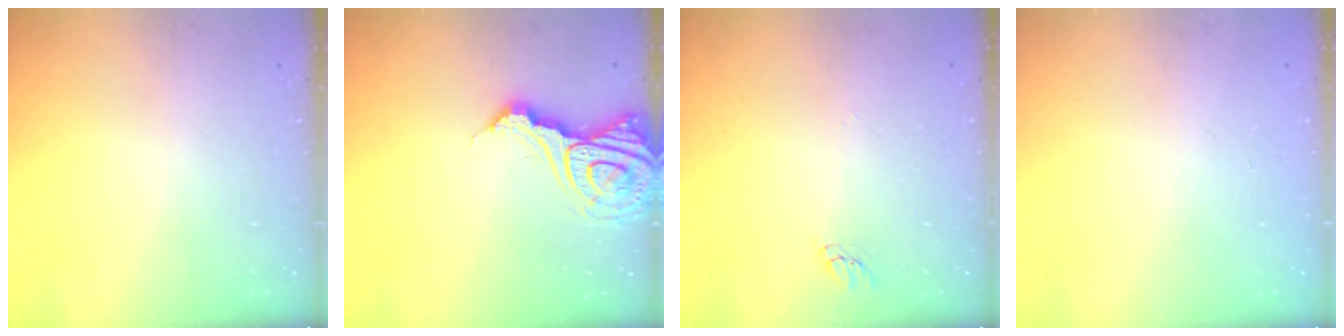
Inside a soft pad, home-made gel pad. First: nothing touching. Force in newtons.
{"total": 13.5, "press": 13.4, "slide": 1.5}
{"total": 1.9, "press": 1.9, "slide": 0.2}
{"total": 0.0}